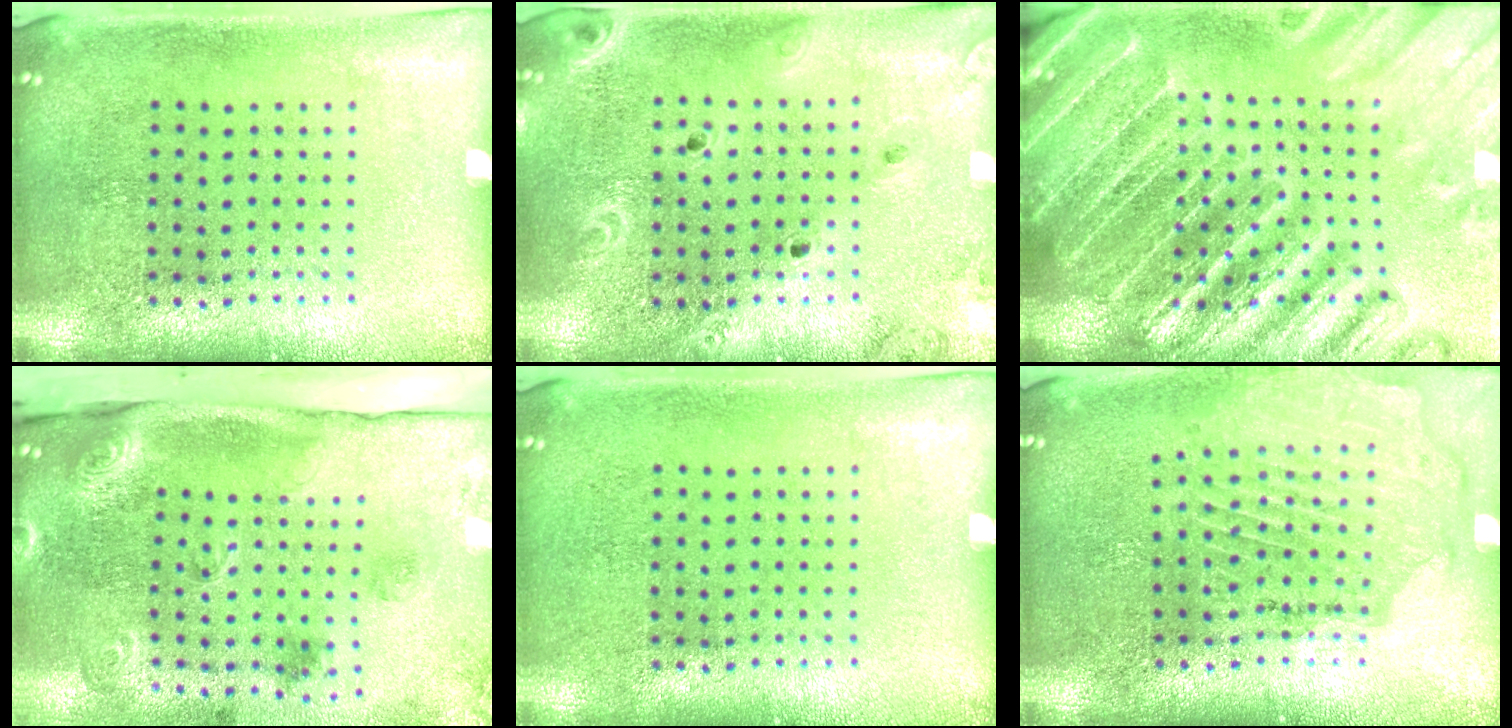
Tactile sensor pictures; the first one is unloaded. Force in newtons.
{"total": 2.0, "press": 1.9, "slide": 0.7}
{"total": 4.9, "press": 4.4, "slide": 2.2}
{"total": 2.7, "press": 1.9, "slide": 1.8}
{"total": 0.0}
{"total": 1.6, "press": 1.5, "slide": 0.3}